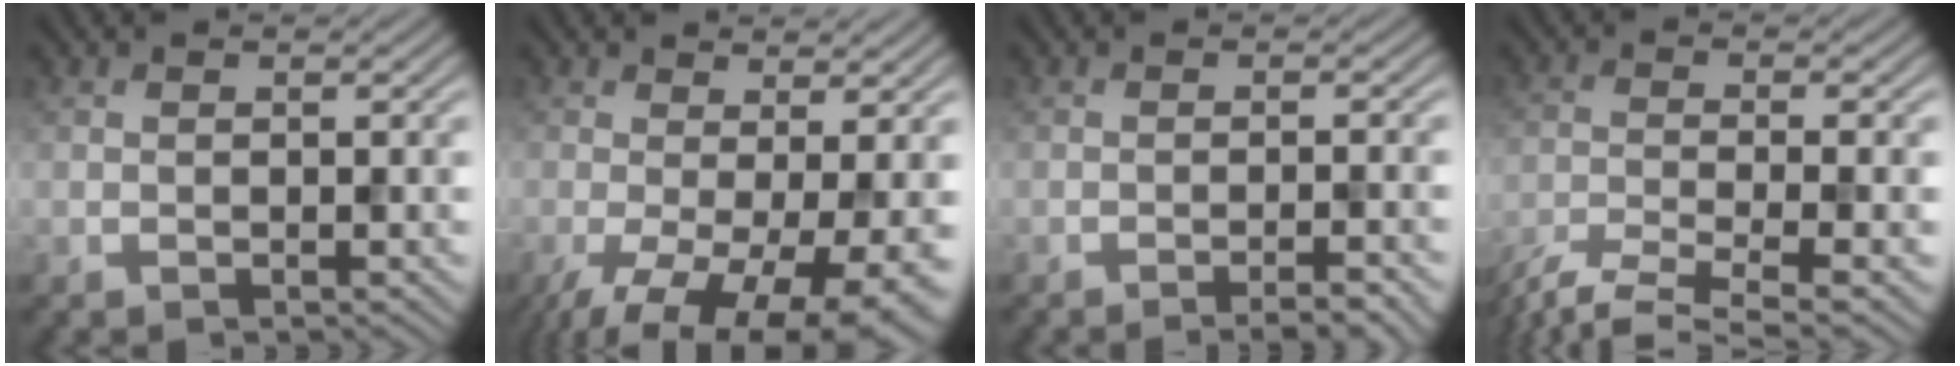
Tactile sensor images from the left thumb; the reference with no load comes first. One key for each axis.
{"total": 10.7, "fx": -3.6, "fy": 3.8, "fz": 9.3, "tx": -0.160, "ty": -0.025, "tz": -0.043}
{"total": 3.5, "fx": -2.3, "fy": 0.4, "fz": 2.6, "tx": -0.033, "ty": 0.011, "tz": -0.042}
{"total": 8.0, "fx": -6.0, "fy": 1.4, "fz": 5.1, "tx": -0.098, "ty": -0.011, "tz": -0.107}